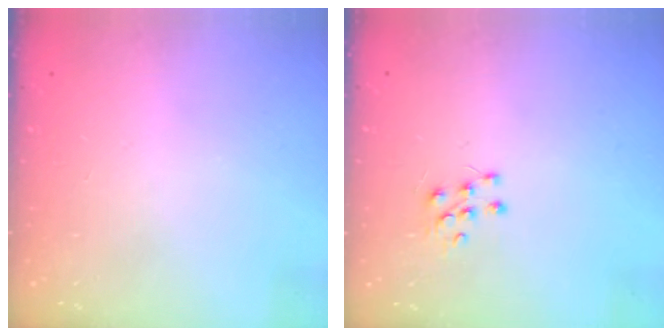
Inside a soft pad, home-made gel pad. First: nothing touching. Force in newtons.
{"total": 6.3, "press": 6.3, "slide": 0.5}